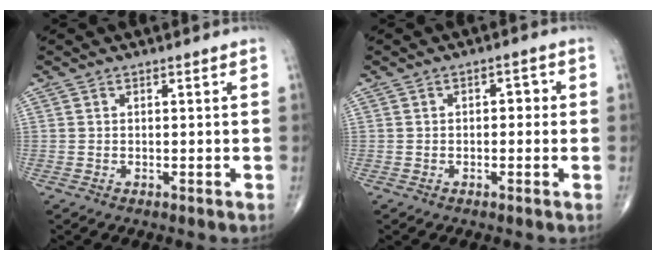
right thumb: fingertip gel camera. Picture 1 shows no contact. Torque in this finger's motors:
{"motor_torque": [-0.35, 0.14, 0.17, 0.26, -0.02]}